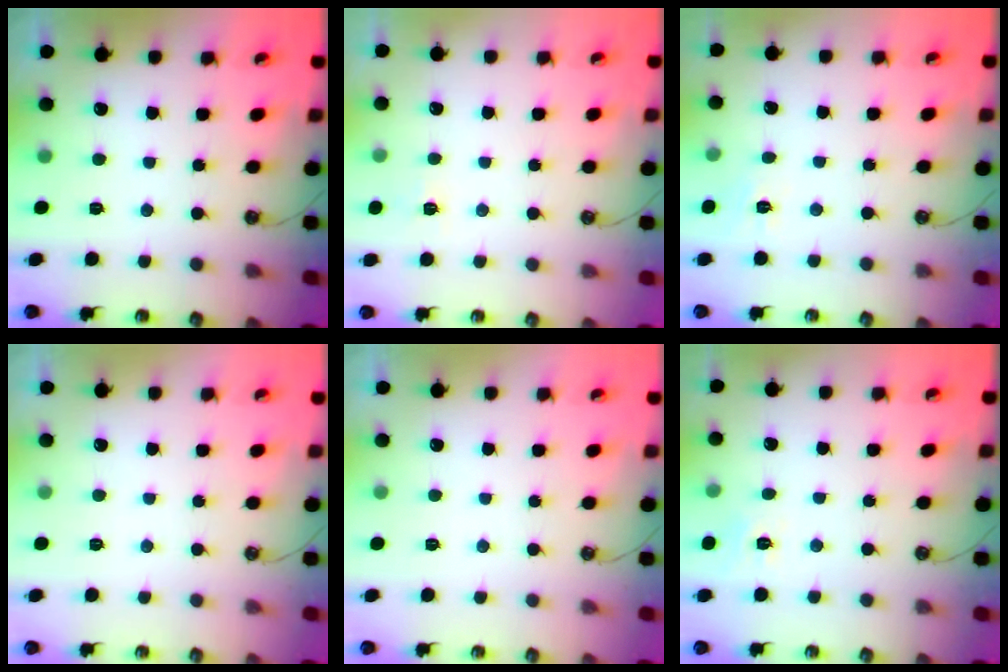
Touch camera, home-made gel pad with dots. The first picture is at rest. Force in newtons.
{"total": 2.8, "press": 2.8, "slide": 0.3}
{"total": 3.3, "press": 3.3, "slide": 0.5}
{"total": 0.0}
{"total": 0.0}
{"total": 6.2, "press": 6.1, "slide": 0.6}